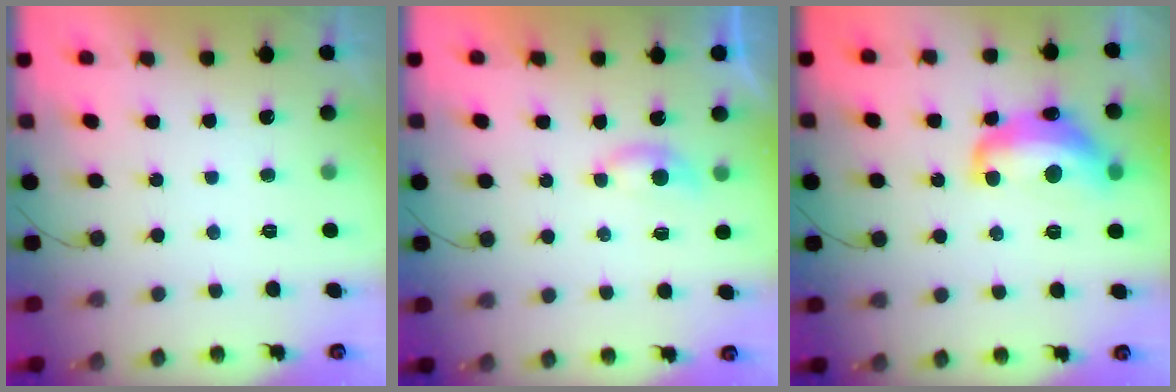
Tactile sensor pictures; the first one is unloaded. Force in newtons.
{"total": 3.1, "press": 3.1, "slide": 0.4}
{"total": 14.0, "press": 13.9, "slide": 1.0}